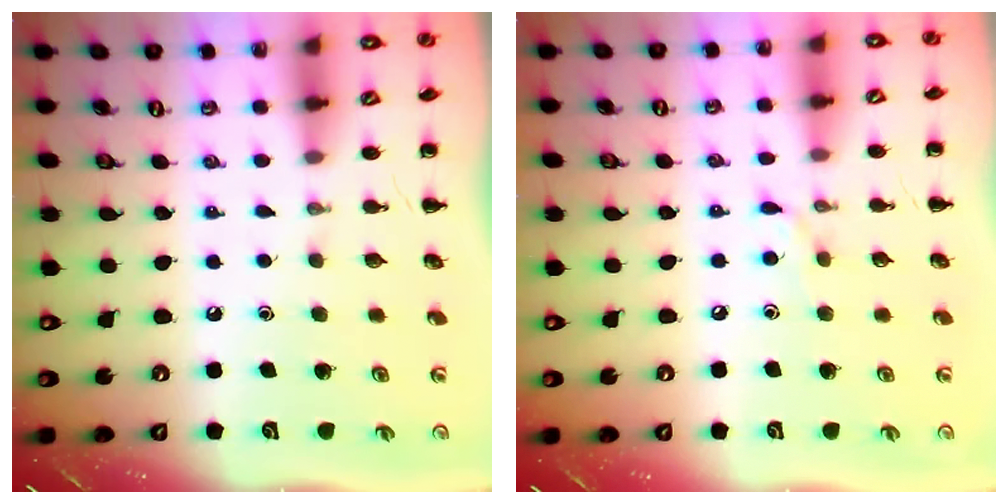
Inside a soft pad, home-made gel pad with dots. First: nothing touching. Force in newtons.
{"total": 5.1, "press": 4.9, "slide": 1.6}